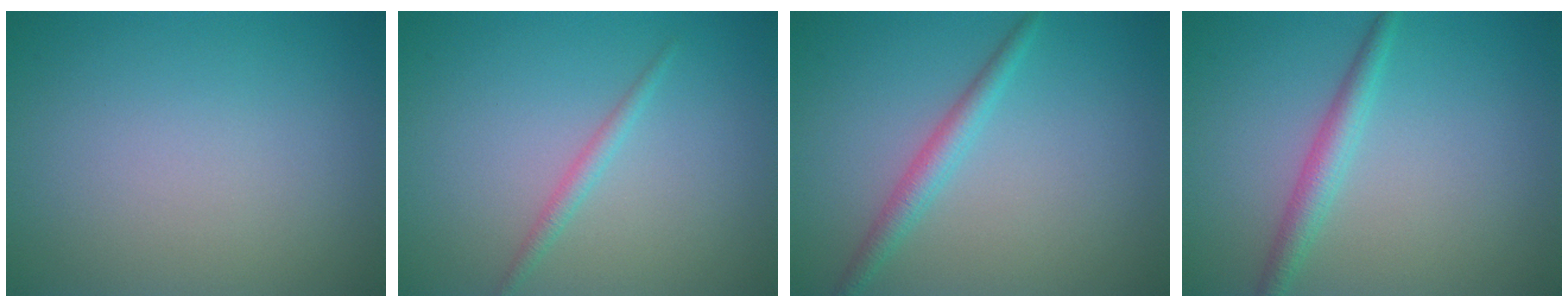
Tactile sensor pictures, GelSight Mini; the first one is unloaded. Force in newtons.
{"total": 1.3, "press": 1.3, "slide": 0.0}
{"total": 2.1, "press": 2.1, "slide": 0.0}
{"total": 2.3, "press": 2.3, "slide": 0.0}